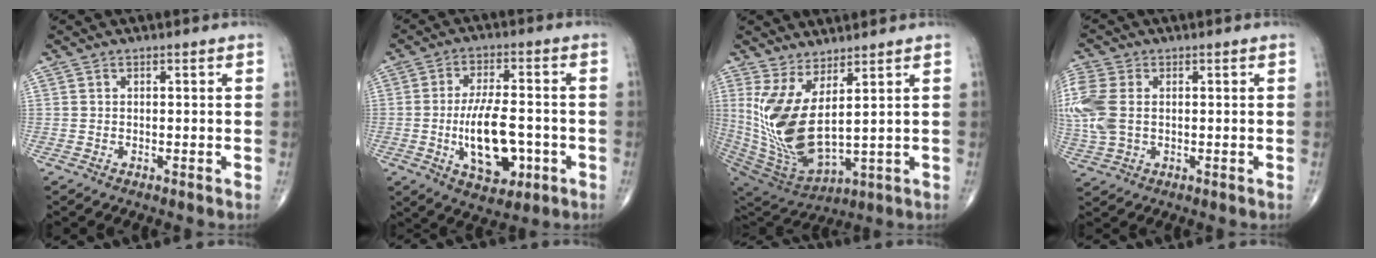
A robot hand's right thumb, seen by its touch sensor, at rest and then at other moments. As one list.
[{"total": 12.9, "force": [-2.9, 6.1, 11.0], "torque": [-0.173, 0.009, -0.040]}, {"total": 15.1, "force": [4.0, 5.6, 13.5], "torque": [-0.288, -0.048, 0.100]}, {"total": 9.7, "force": [0.8, 6.4, 7.2], "torque": [-0.198, 0.010, 0.019]}]